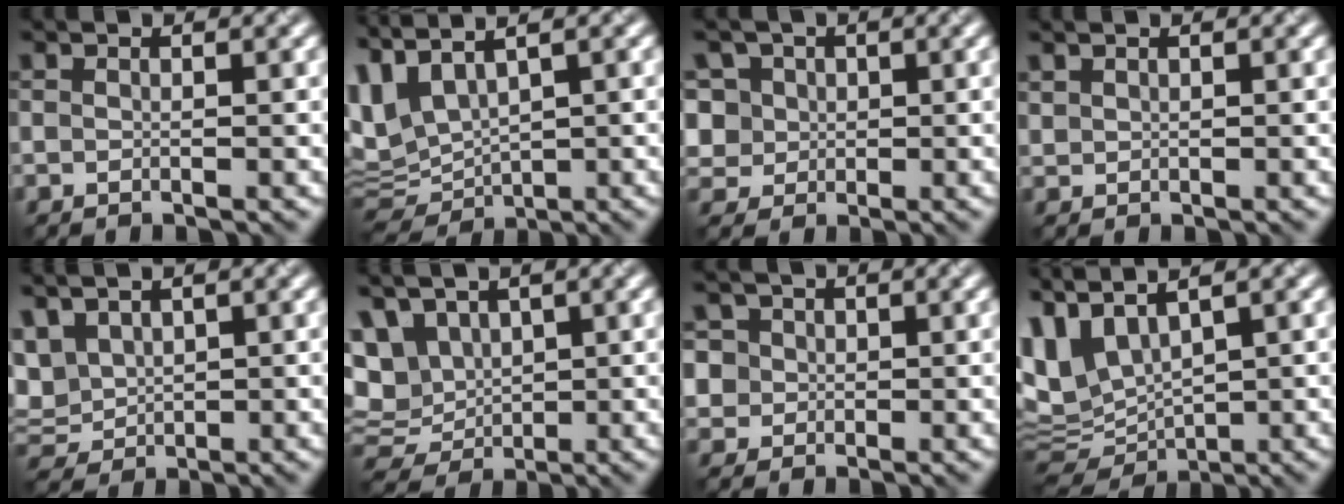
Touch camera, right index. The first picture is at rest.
{"total": 5.1, "force": [2.0, 2.0, 4.3], "torque": [-0.103, -0.001, 0.049]}
{"total": 6.6, "force": [2.5, 5.6, 2.5], "torque": [-0.059, 0.025, 0.023]}
{"total": 0.7, "force": [0.7, 0.0, -0.3], "torque": [-0.003, 0.001, 0.021]}
{"total": 3.6, "force": [2.1, 2.3, 1.8], "torque": [-0.061, 0.007, 0.045]}
{"total": 6.8, "force": [2.8, 4.8, 3.9], "torque": [-0.098, 0.020, 0.057]}
{"total": 4.7, "force": [1.8, 4.1, 1.5], "torque": [-0.032, 0.024, 0.014]}
{"total": 5.6, "force": [2.3, 2.6, 4.4], "torque": [-0.105, -0.004, 0.059]}